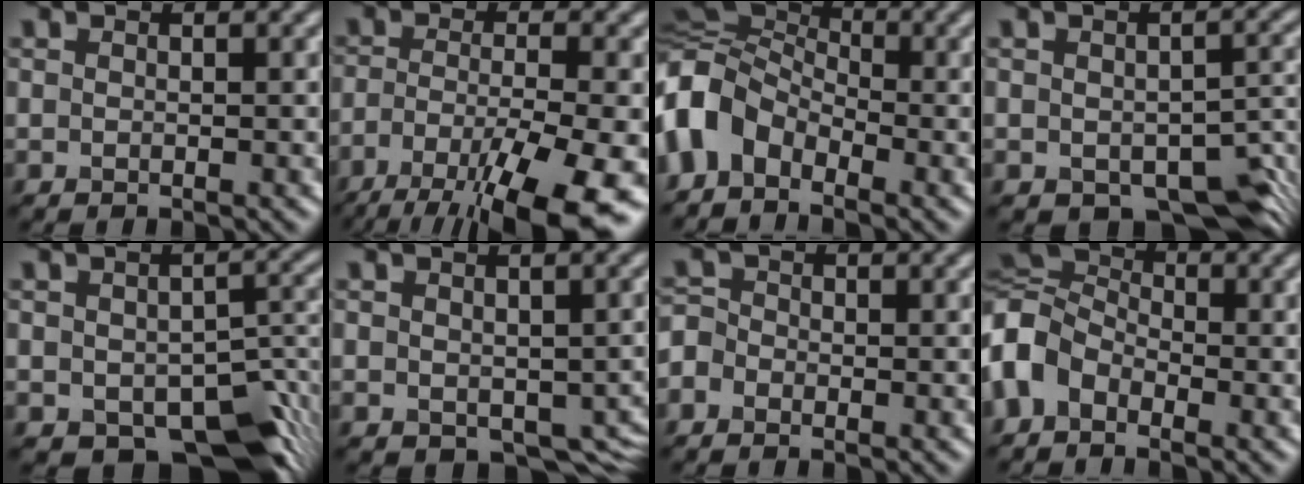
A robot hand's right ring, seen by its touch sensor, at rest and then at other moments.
{"total": 11.5, "force": [-7.0, 2.7, 8.7], "torque": [-0.152, -0.012, -0.118]}
{"total": 8.0, "force": [-3.2, 5.3, 4.9], "torque": [-0.109, 0.007, -0.087]}
{"total": 6.9, "force": [-3.2, 3.7, 4.9], "torque": [-0.058, -0.019, -0.042]}
{"total": 8.7, "force": [-4.1, 4.6, 6.2], "torque": [-0.082, -0.020, -0.056]}
{"total": 4.7, "force": [-1.0, 3.1, 3.3], "torque": [-0.048, -0.024, -0.005]}
{"total": 2.0, "force": [-1.0, 1.6, 0.6], "torque": [-0.004, 0.007, -0.027]}
{"total": 6.4, "force": [-1.9, 4.7, 3.8], "torque": [-0.090, 0.009, -0.062]}